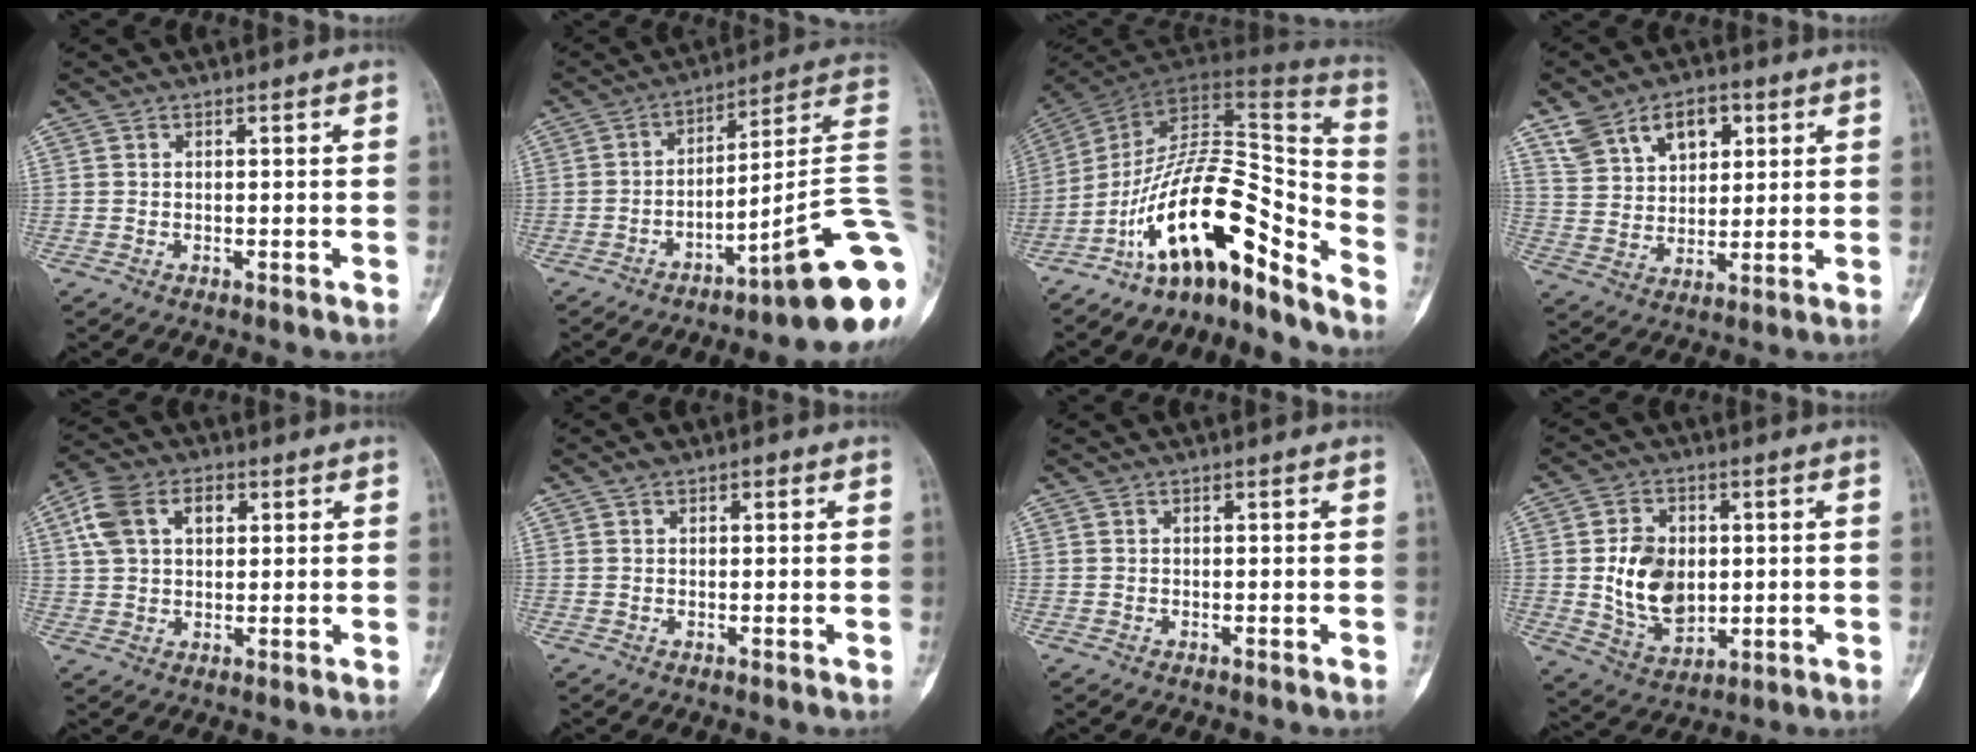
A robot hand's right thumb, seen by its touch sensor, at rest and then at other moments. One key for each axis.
{"total": 20.7, "fx": -8.1, "fy": 2.7, "fz": 18.8, "tx": -0.176, "ty": 0.075, "tz": -0.109}
{"total": 20.4, "fx": -13.9, "fy": 6.4, "fz": 13.4, "tx": -0.185, "ty": 0.135, "tz": -0.235}
{"total": 11.3, "fx": 5.8, "fy": 7.4, "fz": 6.4, "tx": -0.079, "ty": -0.011, "tz": 0.112}
{"total": 10.3, "fx": 3.5, "fy": 6.7, "fz": 6.9, "tx": -0.123, "ty": 0.015, "tz": 0.062}
{"total": 2.4, "fx": 1.2, "fy": 1.5, "fz": 1.5, "tx": -0.021, "ty": 0.006, "tz": 0.018}
{"total": 0.0}
{"total": 11.6, "fx": 0.5, "fy": 8.4, "fz": 8.0, "tx": -0.109, "ty": -0.011, "tz": 0.019}